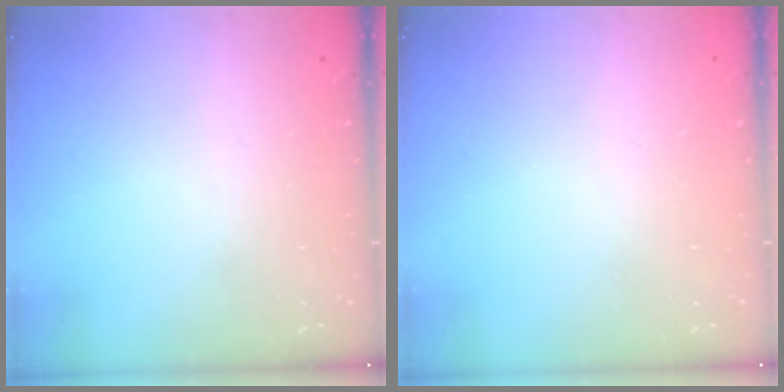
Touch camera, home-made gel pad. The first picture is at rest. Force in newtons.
{"total": 0.0}